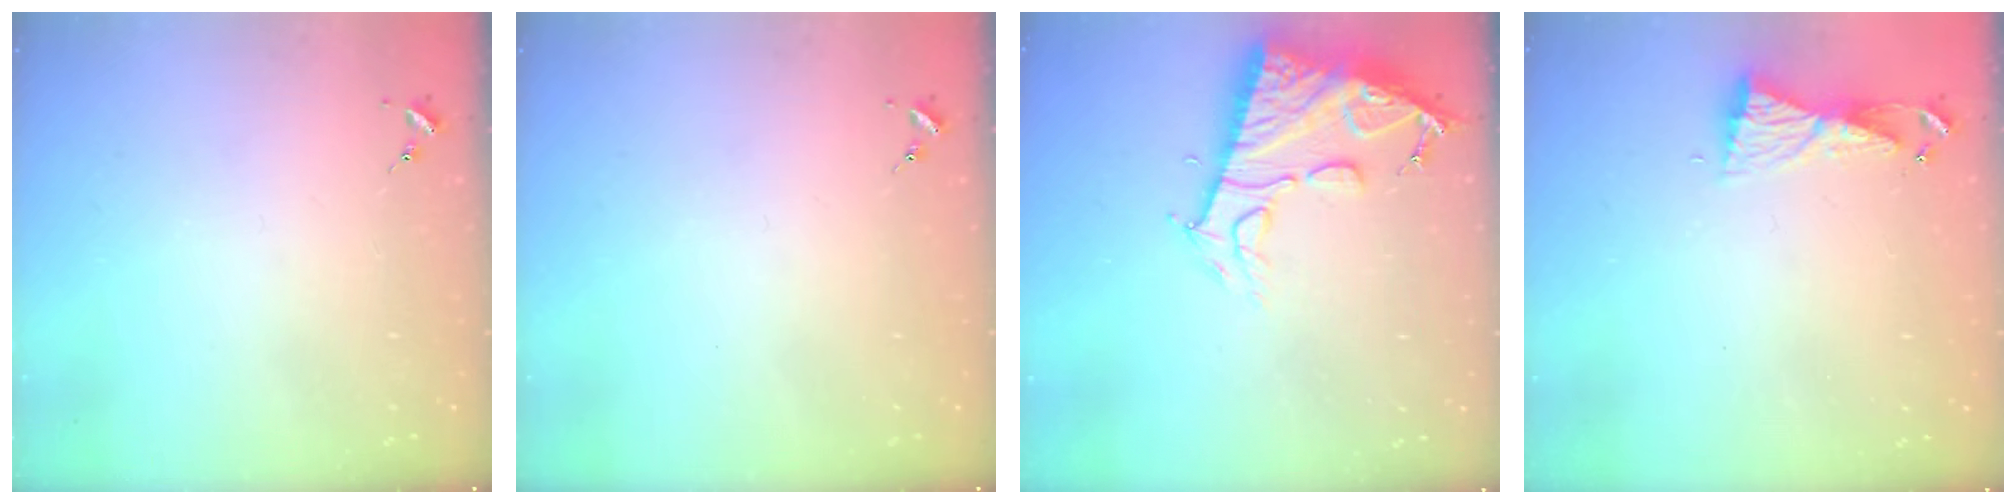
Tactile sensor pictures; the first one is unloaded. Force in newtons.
{"total": 0.0}
{"total": 13.8, "press": 13.7, "slide": 1.3}
{"total": 5.9, "press": 5.9, "slide": 0.6}